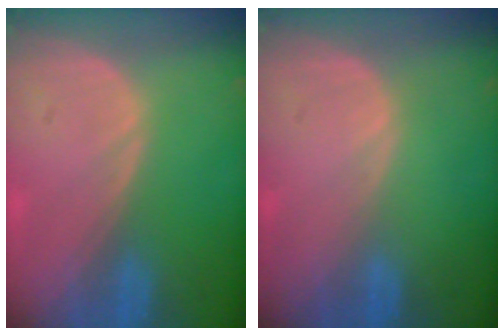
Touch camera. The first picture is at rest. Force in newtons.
{"total": 0.0}